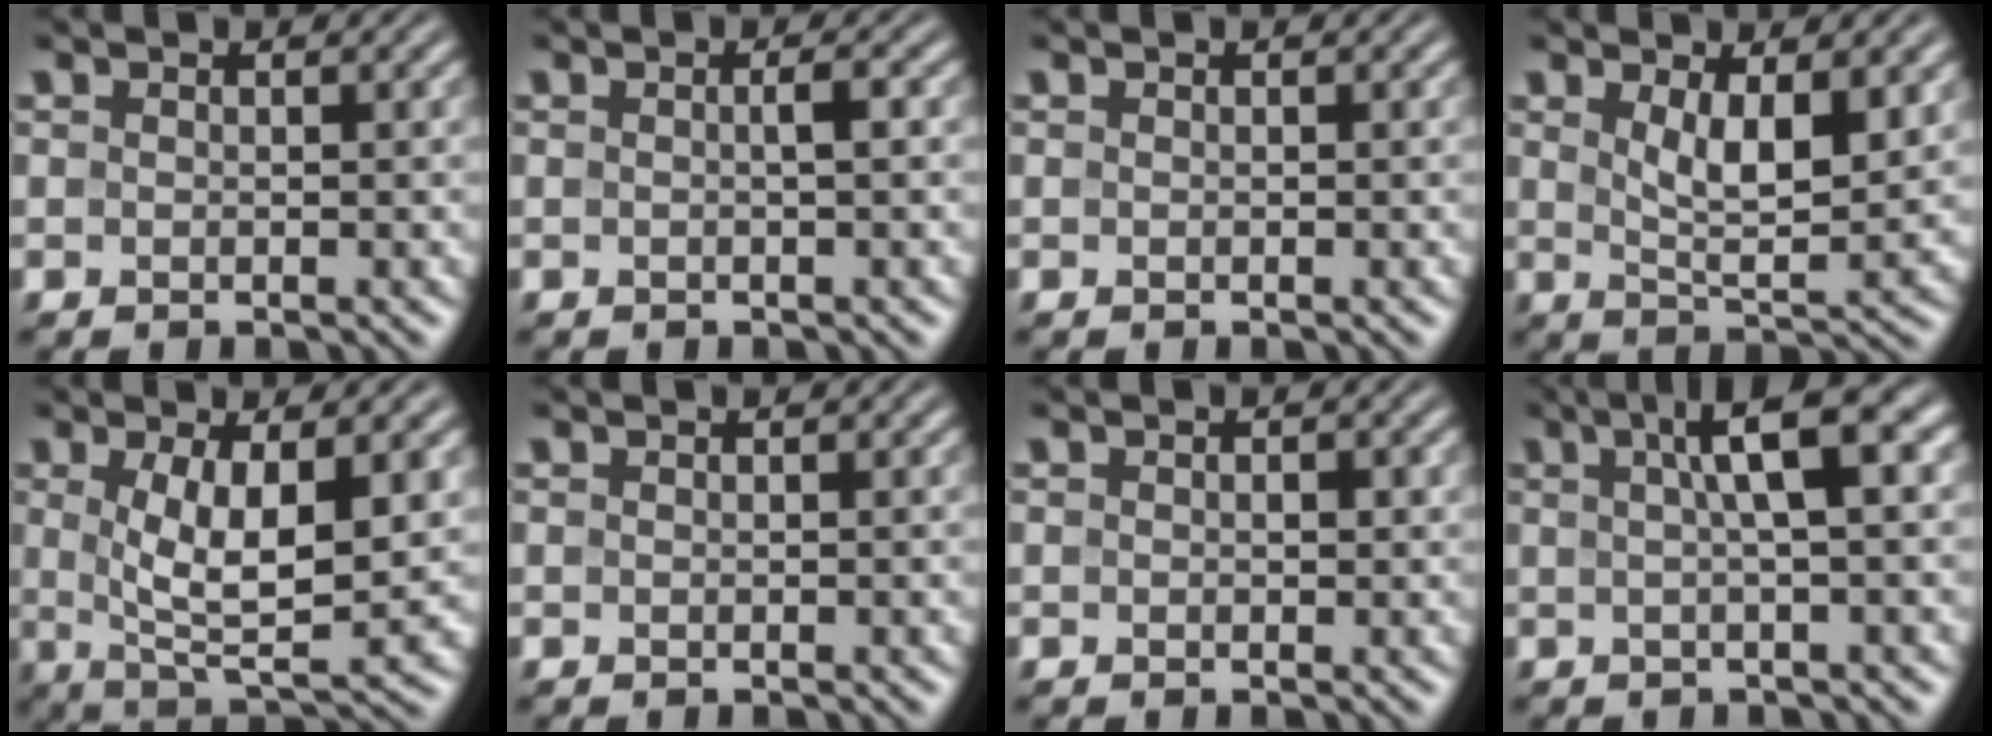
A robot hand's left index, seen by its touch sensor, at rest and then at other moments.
{"total": 1.1, "force": [0.0, 0.1, 1.1], "torque": [-0.019, 0.006, -0.001]}
{"total": 0.0}
{"total": 5.1, "force": [1.6, 1.6, 4.6], "torque": [-0.087, -0.008, 0.034]}
{"total": 7.7, "force": [0.9, 2.5, 7.2], "torque": [-0.132, -0.006, 0.018]}
{"total": 0.0}
{"total": 0.8, "force": [0.2, 0.5, 0.6], "torque": [-0.007, -0.001, 0.001]}
{"total": 5.7, "force": [1.5, 1.3, 5.4], "torque": [-0.069, 0.021, 0.018]}